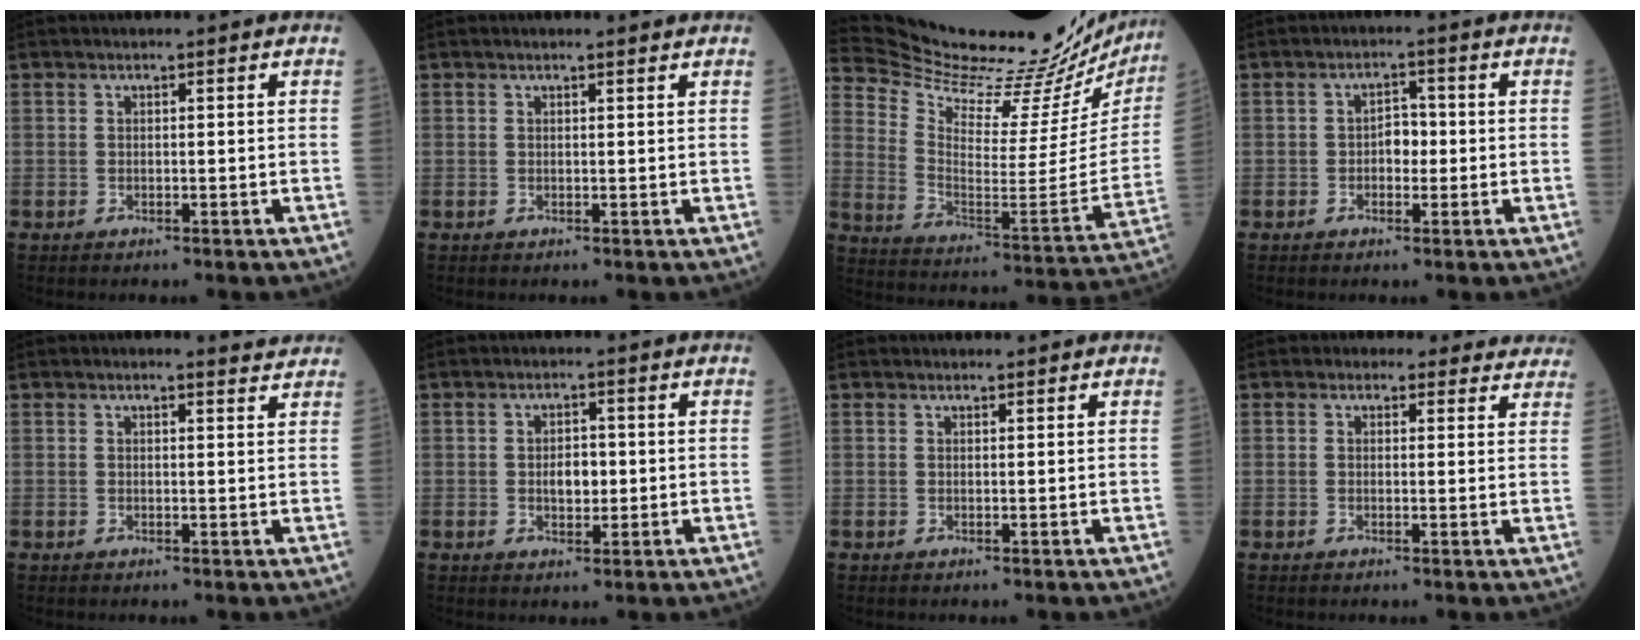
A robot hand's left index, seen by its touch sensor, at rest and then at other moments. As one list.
[{"total": 1.6, "force": [1.6, 0.0, 0.5], "torque": [-0.013, 0.003, 0.018]}, {"total": 30.9, "force": [29.1, 3.5, 9.9], "torque": [-0.174, -0.119, 0.392]}, {"total": 2.7, "force": [-0.3, 1.7, 2.1], "torque": [-0.029, 0.009, -0.008]}, {"total": 2.8, "force": [2.7, 0.3, 0.6], "torque": [-0.016, -0.002, 0.022]}, {"total": 3.1, "force": [0.0, 1.8, 2.5], "torque": [-0.041, 0.001, 0.003]}, {"total": 1.5, "force": [1.4, 0.2, 0.1], "torque": [-0.011, 0.006, 0.021]}, {"total": 8.1, "force": [7.3, 3.6, 0.5], "torque": [0.033, 0.006, 0.052]}]